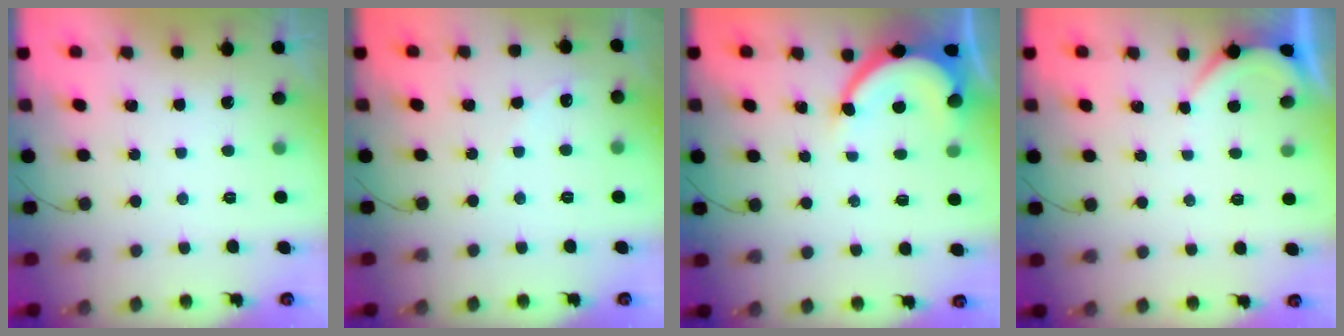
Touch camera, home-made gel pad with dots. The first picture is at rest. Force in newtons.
{"total": 3.3, "press": 3.3, "slide": 0.4}
{"total": 7.5, "press": 7.4, "slide": 0.9}
{"total": 1.9, "press": 1.9, "slide": 0.2}